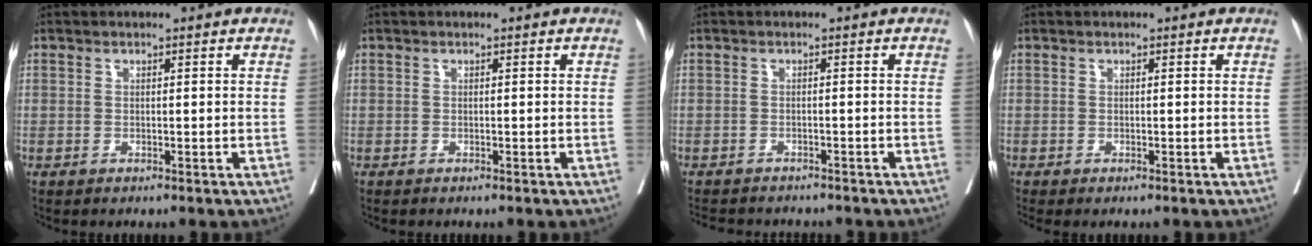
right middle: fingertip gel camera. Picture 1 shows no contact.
{"total": 0.0}
{"total": 8.8, "force": [-8.0, 2.4, 2.8], "torque": [-0.044, -0.005, -0.101]}
{"total": 0.7, "force": [-0.6, 0.1, 0.4], "torque": [-0.003, -0.003, -0.007]}